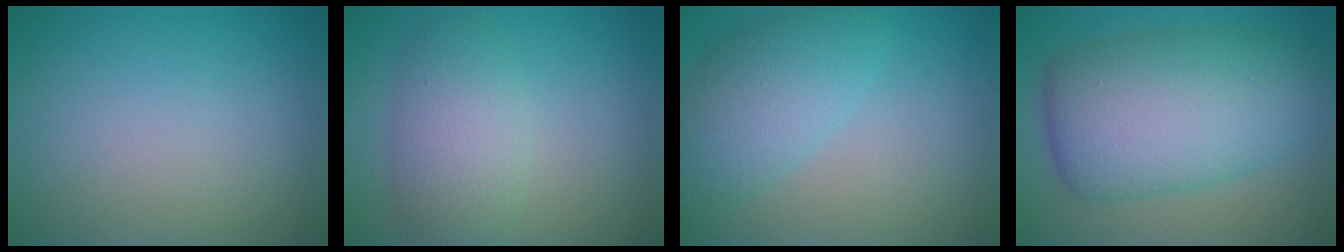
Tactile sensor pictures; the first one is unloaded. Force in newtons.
{"total": 4.8, "press": 4.8, "slide": 0.3}
{"total": 5.0, "press": 5.0, "slide": 0.1}
{"total": 10.8, "press": 10.8, "slide": 0.1}